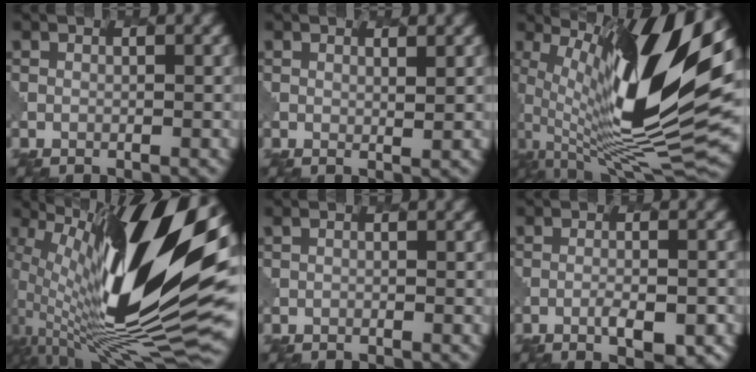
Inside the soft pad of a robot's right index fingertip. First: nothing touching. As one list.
[{"total": 1.2, "force": [1.1, 0.1, 0.5], "torque": [-0.006, -0.001, 0.021]}, {"total": 15.9, "force": [4.3, 4.9, 14.5], "torque": [-0.253, -0.006, 0.083]}, {"total": 19.3, "force": [3.8, 7.1, 17.5], "torque": [-0.304, -0.006, 0.069]}, {"total": 0.0}, {"total": 3.4, "force": [-1.4, 0.9, 3.0], "torque": [-0.054, -0.004, -0.016]}]